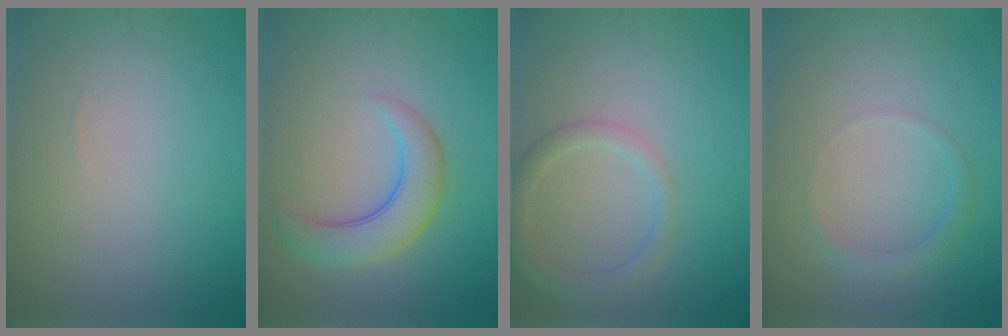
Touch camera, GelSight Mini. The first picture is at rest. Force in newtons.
{"total": 4.3, "press": 4.3, "slide": 0.3}
{"total": 2.7, "press": 2.7, "slide": 0.1}
{"total": 1.4, "press": 1.4, "slide": 0.1}